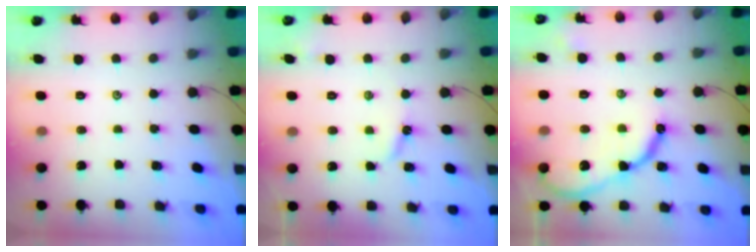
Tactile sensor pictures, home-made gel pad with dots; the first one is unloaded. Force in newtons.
{"total": 3.5, "press": 3.5, "slide": 0.4}
{"total": 12.1, "press": 12.1, "slide": 1.1}